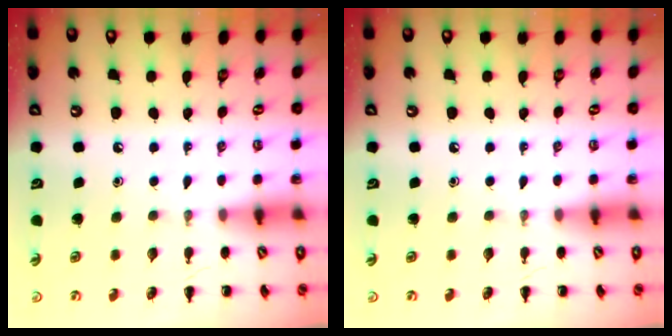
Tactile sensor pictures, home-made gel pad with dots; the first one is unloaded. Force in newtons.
{"total": 0.0}